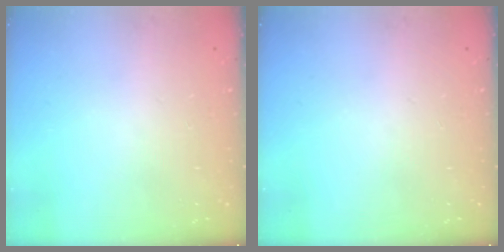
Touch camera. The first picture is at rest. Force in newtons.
{"total": 0.0}